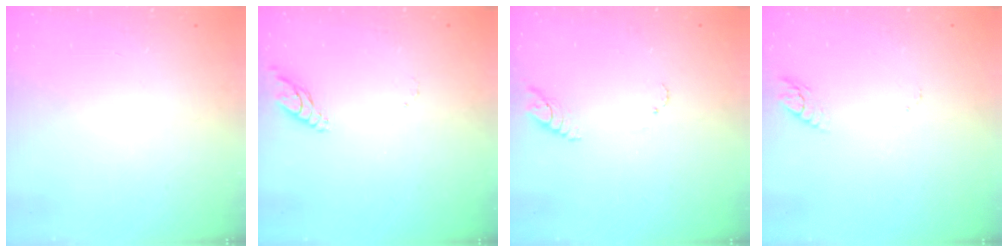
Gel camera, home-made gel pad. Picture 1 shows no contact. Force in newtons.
{"total": 5.4, "press": 5.4, "slide": 0.2}
{"total": 3.8, "press": 3.8, "slide": 0.2}
{"total": 3.4, "press": 3.4, "slide": 0.4}